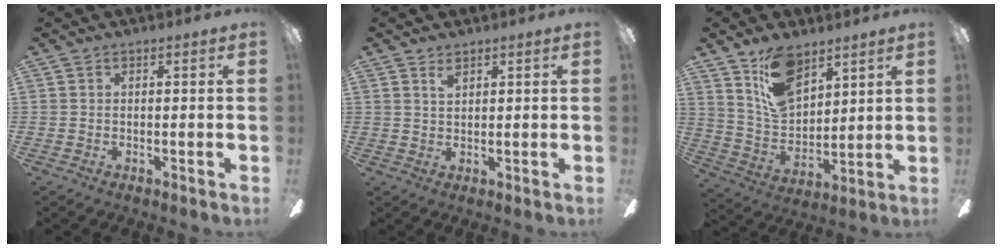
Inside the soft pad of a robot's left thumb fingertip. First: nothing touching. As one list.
[{"total": 2.3, "force": [1.8, 0.9, 1.1], "torque": [-0.026, 0.000, 0.033]}, {"total": 13.9, "force": [9.3, 7.9, 6.8], "torque": [-0.129, -0.036, 0.177]}]